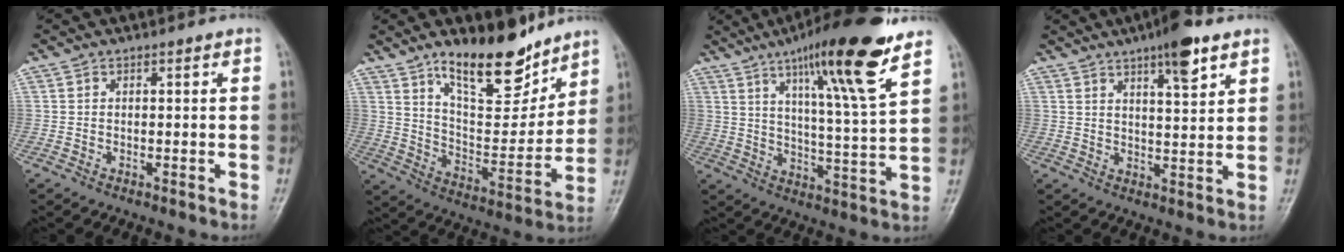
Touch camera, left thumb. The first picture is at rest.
{"total": 16.5, "force": [12.1, 6.0, 9.4], "torque": [-0.107, -0.089, 0.208]}
{"total": 18.3, "force": [11.0, 1.8, 14.5], "torque": [-0.217, -0.052, 0.172]}
{"total": 8.3, "force": [5.1, 1.9, 6.2], "torque": [-0.087, -0.024, 0.078]}